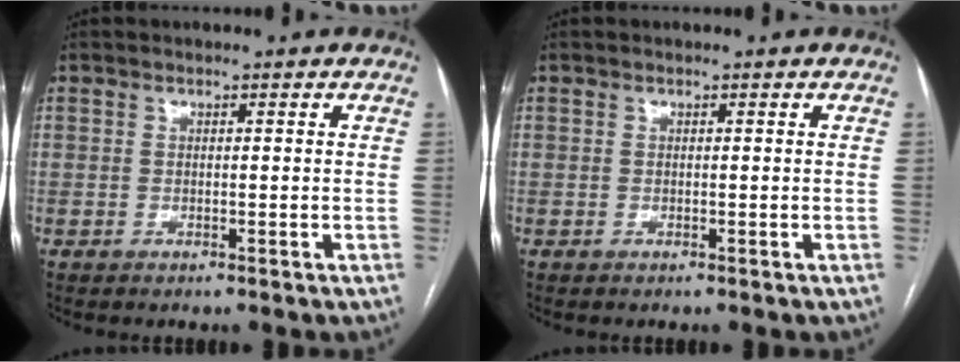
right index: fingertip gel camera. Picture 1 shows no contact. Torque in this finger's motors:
{"motor_torque": [0.00, 0.00, 0.00, 0.00]}